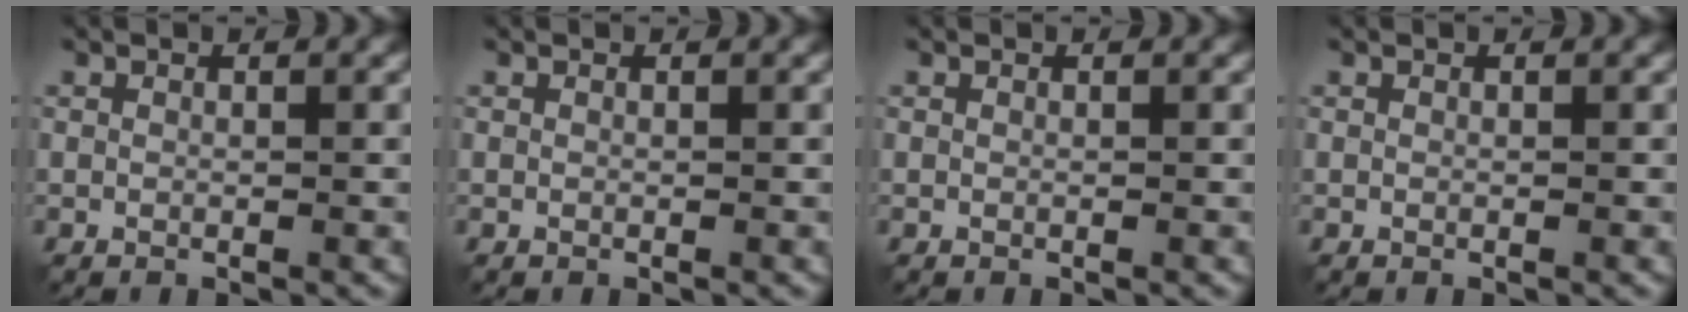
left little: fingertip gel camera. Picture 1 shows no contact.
{"total": 0.0}
{"total": 0.0}
{"total": 0.0}